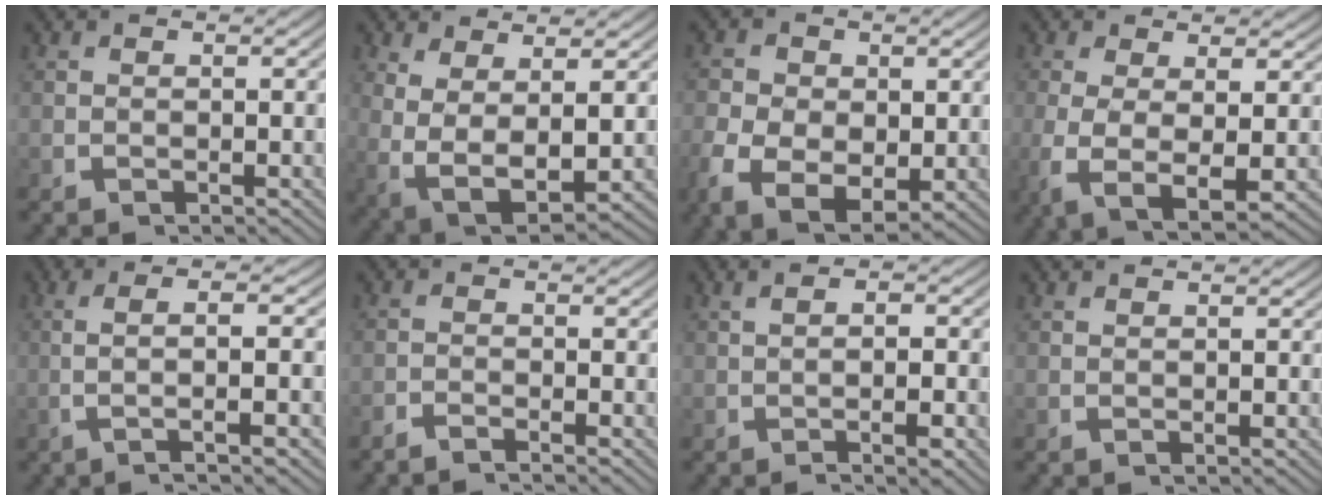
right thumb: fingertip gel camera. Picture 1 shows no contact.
{"total": 8.4, "force": [-0.8, 5.9, 5.9], "torque": [-0.155, -0.051, 0.011]}
{"total": 7.6, "force": [-1.6, 5.7, 4.8], "torque": [-0.114, -0.050, -0.003]}
{"total": 6.8, "force": [-1.1, 3.3, 5.9], "torque": [-0.147, -0.045, 0.006]}
{"total": 6.4, "force": [-0.2, 1.2, 6.2], "torque": [-0.107, 0.015, -0.008]}
{"total": 1.6, "force": [-1.6, 0.2, 0.4], "torque": [-0.003, -0.003, -0.037]}
{"total": 3.0, "force": [-0.4, 1.1, 2.7], "torque": [-0.035, 0.005, -0.011]}
{"total": 0.6, "force": [0.3, -0.2, 0.5], "torque": [-0.013, -0.002, 0.009]}